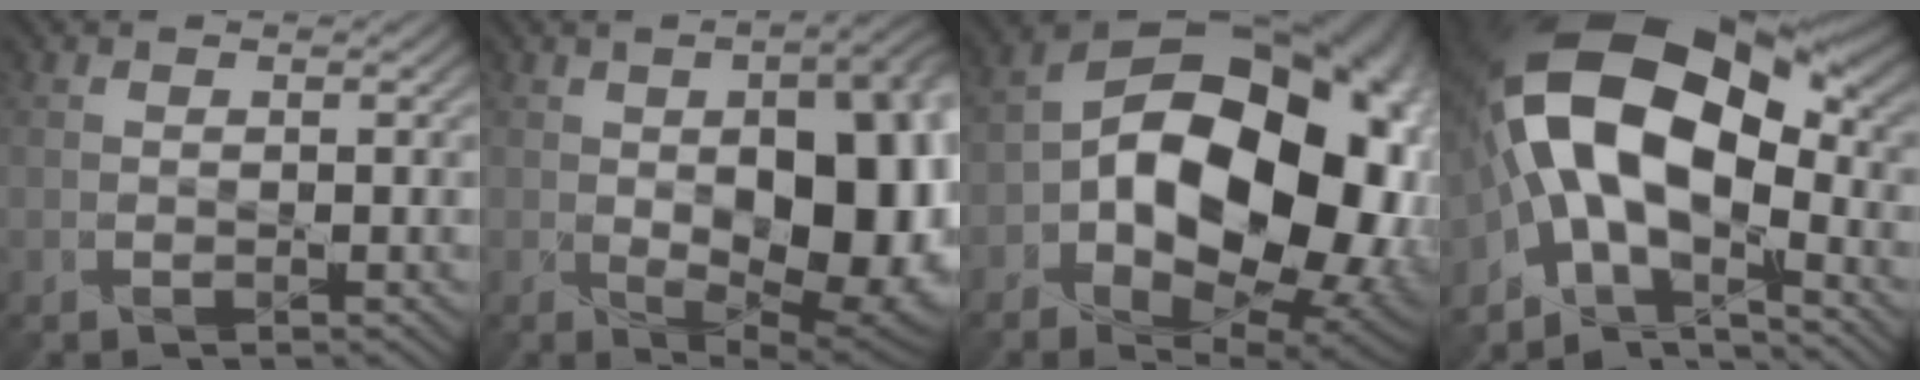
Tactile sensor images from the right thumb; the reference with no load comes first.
{"total": 18.4, "force": [-1.2, 10.0, 15.4], "torque": [-0.166, -0.014, 0.017]}
{"total": 21.9, "force": [-2.6, 13.8, 16.7], "torque": [-0.255, -0.023, -0.024]}
{"total": 17.1, "force": [-2.6, 9.2, 14.2], "torque": [-0.243, 0.017, -0.052]}